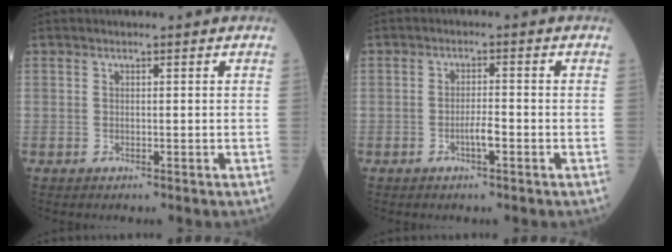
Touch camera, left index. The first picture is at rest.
{"total": 2.3, "force": [-1.3, 0.2, 2.0], "torque": [-0.034, -0.002, -0.025]}